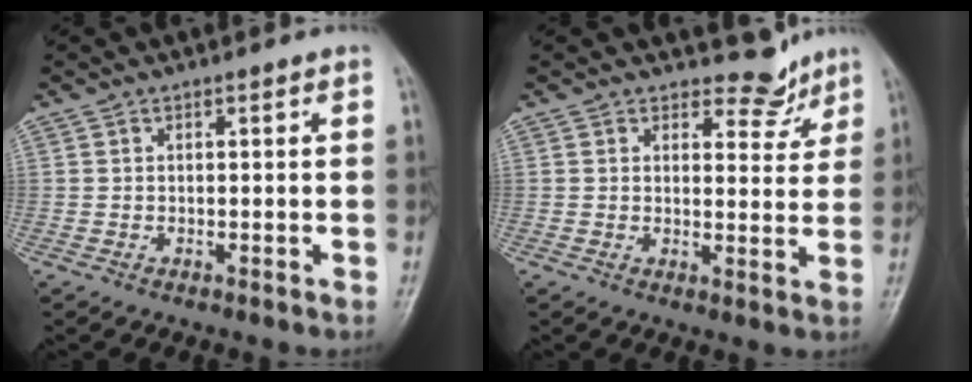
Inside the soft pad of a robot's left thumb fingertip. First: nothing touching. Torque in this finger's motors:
{"motor_torque": [0.02, -0.08, -0.23, -0.26, 0.03]}